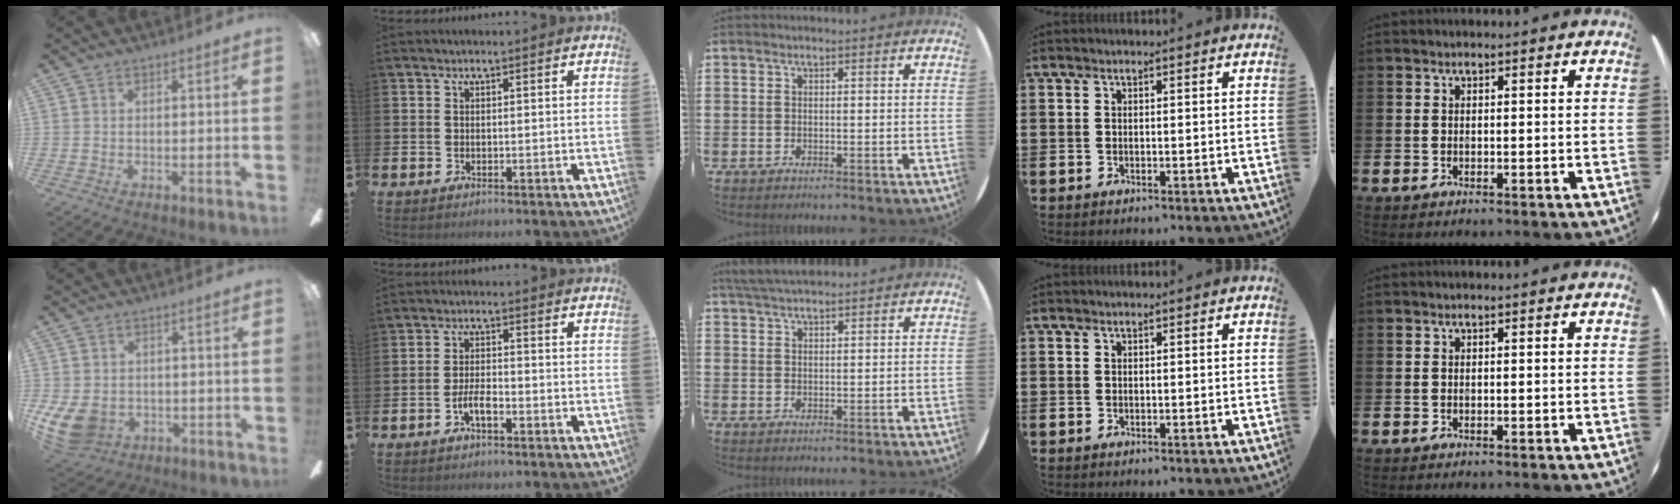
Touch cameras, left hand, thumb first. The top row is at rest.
{"thumb": {"total": 9.0, "force": [-2.6, 7.0, 5.0], "torque": [-0.126, 0.004, -0.050]}, "index": {"total": 3.0, "force": [-1.4, 1.0, 2.4], "torque": [-0.056, 0.005, -0.028]}, "middle": {"total": 3.3, "force": [3.1, 0.5, 1.0], "torque": [-0.027, -0.001, 0.058]}}